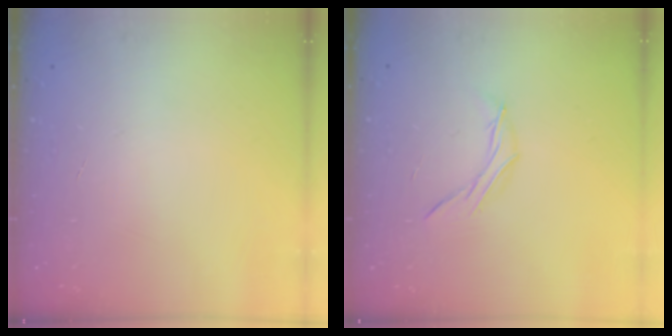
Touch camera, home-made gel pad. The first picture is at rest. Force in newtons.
{"total": 5.7, "press": 5.6, "slide": 1.2}